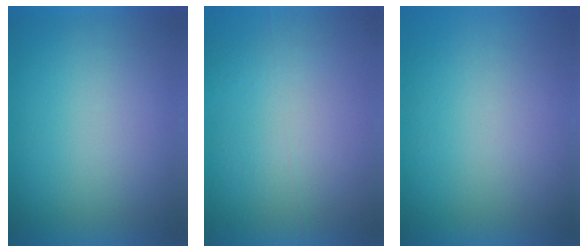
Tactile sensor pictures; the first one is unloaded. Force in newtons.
{"total": 7.1}
{"total": 5.2}